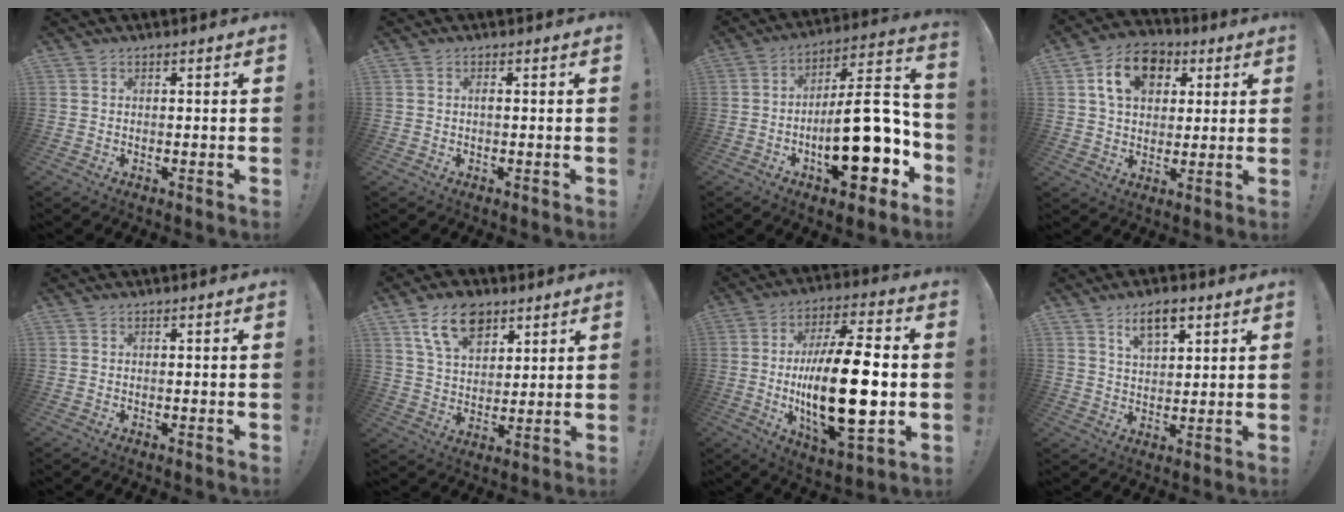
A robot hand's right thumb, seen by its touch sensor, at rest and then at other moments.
{"total": 0.7, "force": [-0.2, 0.1, 0.7], "torque": [-0.020, 0.004, -0.004]}
{"total": 23.8, "force": [-6.7, 9.2, 20.9], "torque": [-0.308, 0.049, -0.096]}
{"total": 12.9, "force": [4.9, 9.6, 7.0], "torque": [-0.104, -0.004, 0.095]}
{"total": 0.0}
{"total": 13.0, "force": [7.4, 8.1, 7.0], "torque": [-0.114, -0.024, 0.140]}
{"total": 24.0, "force": [-1.7, 8.6, 22.4], "torque": [-0.410, -0.006, -0.030]}
{"total": 7.5, "force": [4.5, 3.5, 4.8], "torque": [-0.080, -0.011, 0.080]}